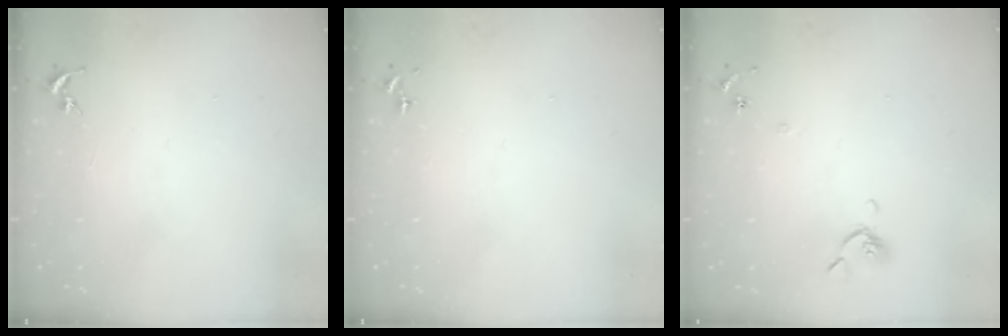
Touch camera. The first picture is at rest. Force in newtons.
{"total": 0.0}
{"total": 6.2, "press": 6.2, "slide": 0.8}